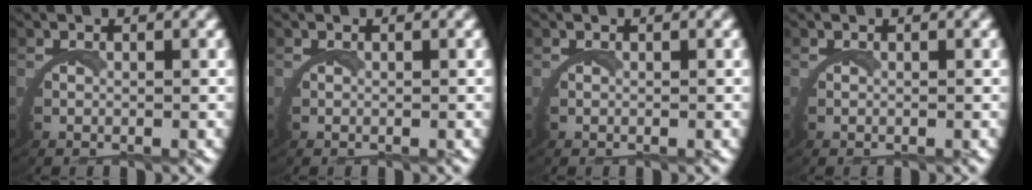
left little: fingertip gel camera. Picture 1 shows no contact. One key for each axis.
{"total": 0.0}
{"total": 0.0}
{"total": 0.0}